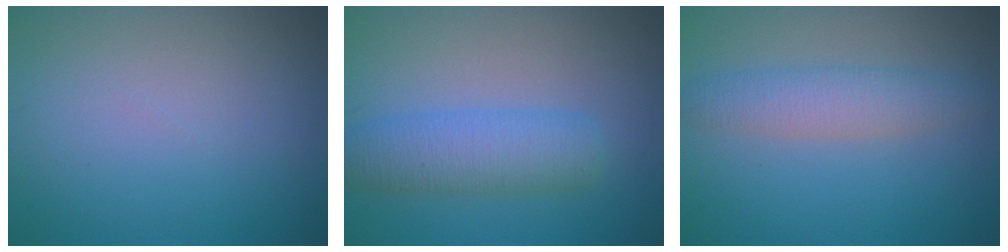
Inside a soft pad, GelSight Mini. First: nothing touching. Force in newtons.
{"total": 4.6, "press": 4.6, "slide": 0.2}
{"total": 3.3, "press": 3.3, "slide": 0.1}